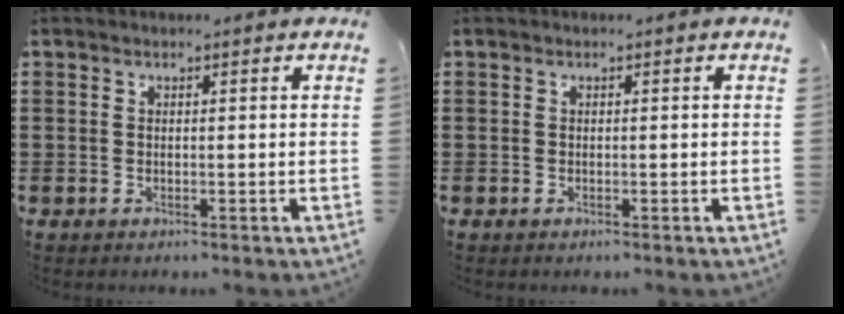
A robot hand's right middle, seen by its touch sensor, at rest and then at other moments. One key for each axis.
{"total": 0.0}